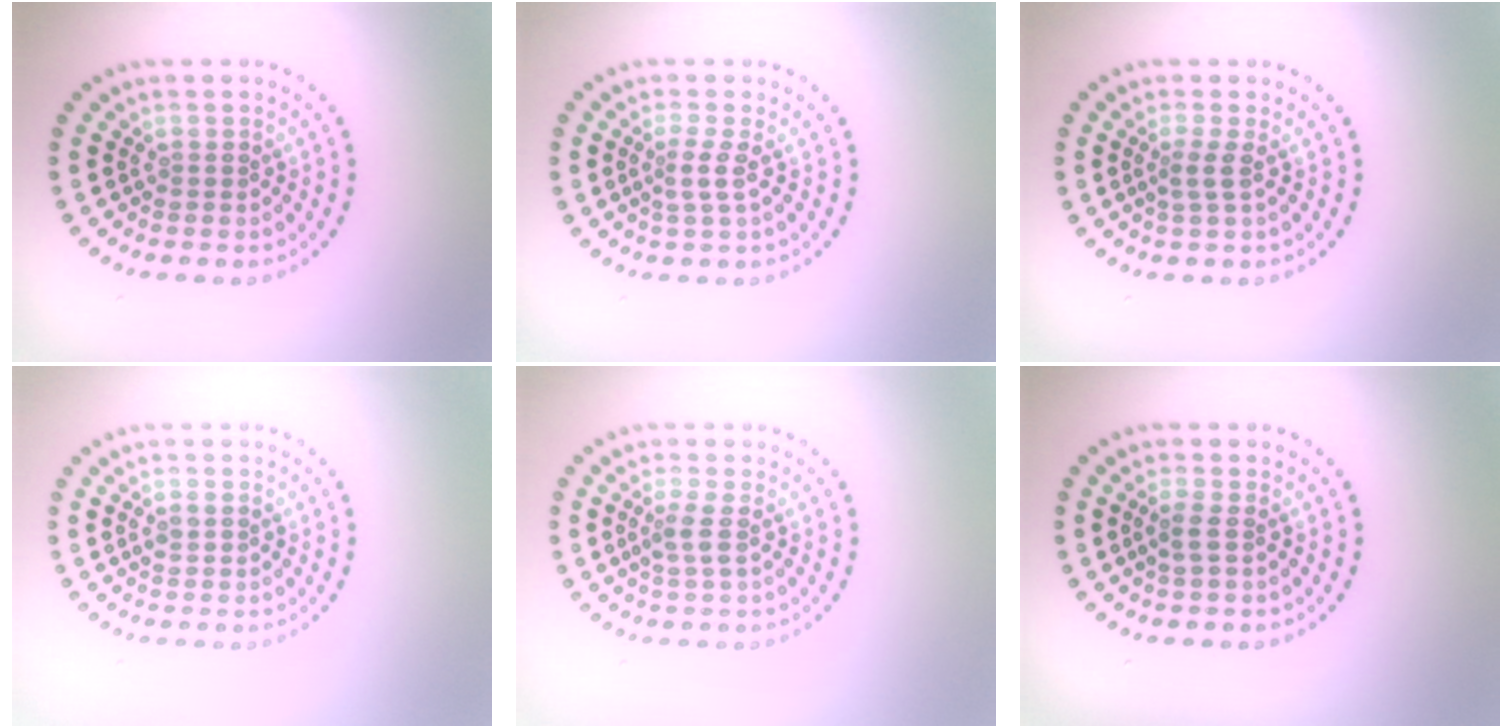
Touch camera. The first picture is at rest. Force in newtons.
{"total": 1.8, "press": 1.3, "slide": 1.3}
{"total": 1.7, "press": 1.1, "slide": 1.3}
{"total": 0.9, "press": 0.9, "slide": 0.2}
{"total": 1.7, "press": 1.3, "slide": 1.1}
{"total": 1.5, "press": 1.2, "slide": 0.8}